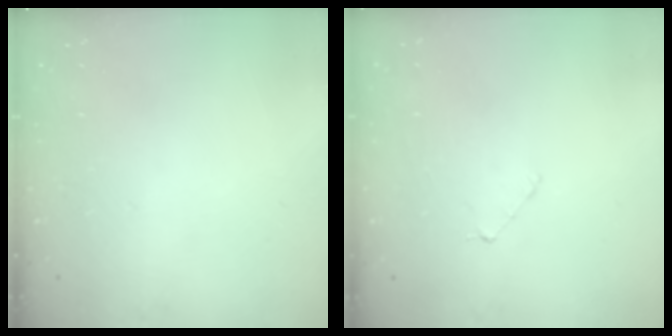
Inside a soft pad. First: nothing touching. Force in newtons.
{"total": 3.0, "press": 3.0, "slide": 0.3}